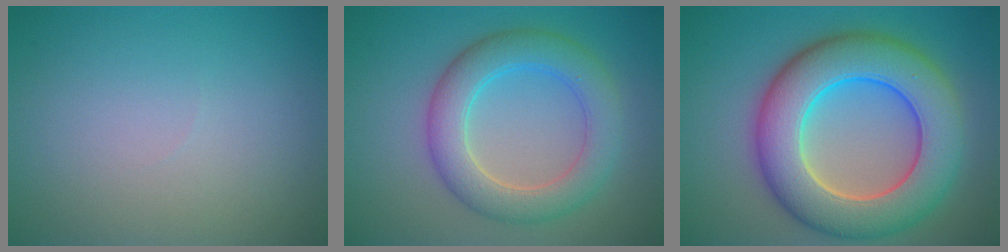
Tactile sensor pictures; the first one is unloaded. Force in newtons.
{"total": 5.7, "press": 5.7, "slide": 0.1}
{"total": 11.0, "press": 11.0, "slide": 0.6}